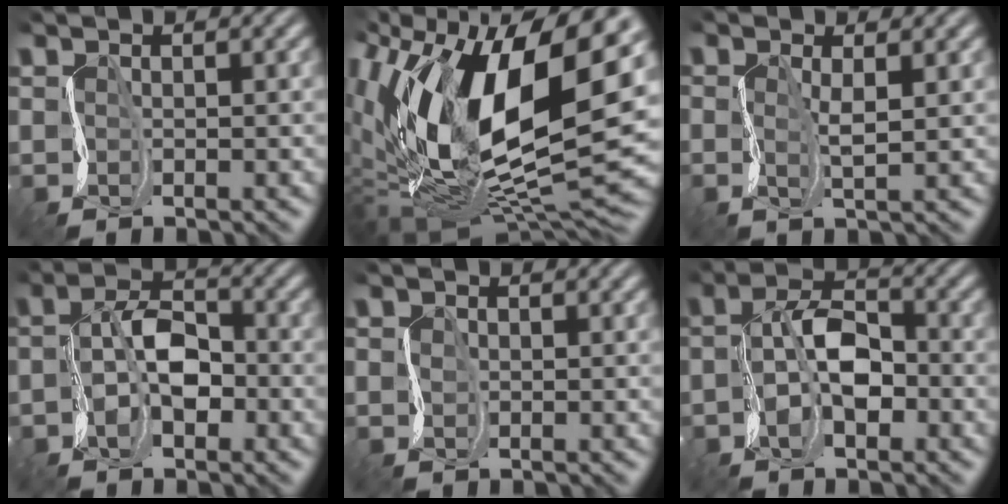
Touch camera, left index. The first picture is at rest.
{"total": 17.0, "force": [2.9, 9.7, 13.7], "torque": [-0.281, -0.004, 0.048]}
{"total": 0.9, "force": [-0.2, -0.2, 0.9], "torque": [-0.029, 0.001, -0.006]}
{"total": 4.1, "force": [-1.8, 2.4, 2.8], "torque": [-0.052, 0.006, -0.038]}
{"total": 0.9, "force": [-0.7, 0.4, -0.3], "torque": [-0.002, 0.001, -0.015]}
{"total": 4.6, "force": [-1.8, 2.5, 3.4], "torque": [-0.065, 0.006, -0.038]}